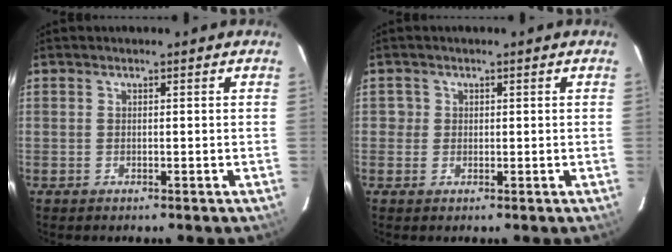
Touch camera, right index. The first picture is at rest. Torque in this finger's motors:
{"motor_torque": [-0.15, 0.14, -0.03, -0.01]}